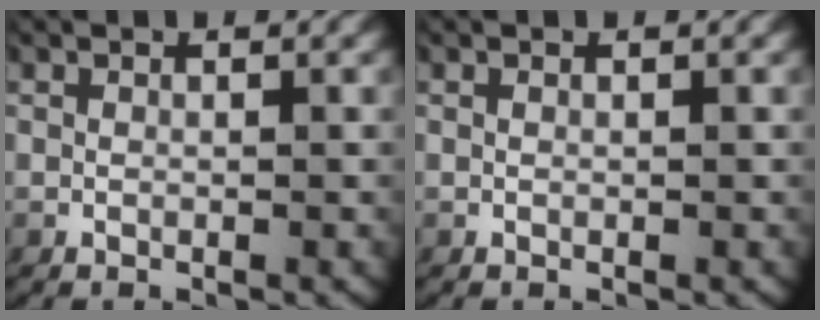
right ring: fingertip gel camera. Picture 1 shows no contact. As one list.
[{"total": 0.0}]